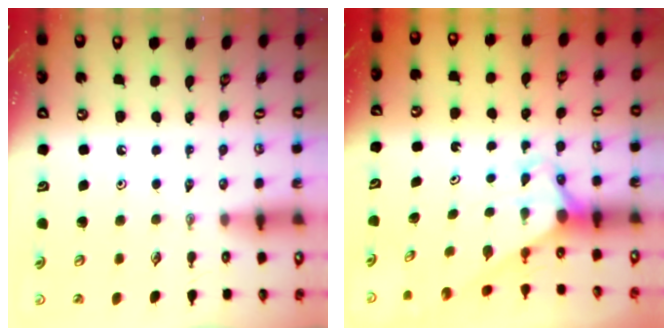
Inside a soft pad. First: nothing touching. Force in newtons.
{"total": 2.6, "press": 2.6, "slide": 0.0}